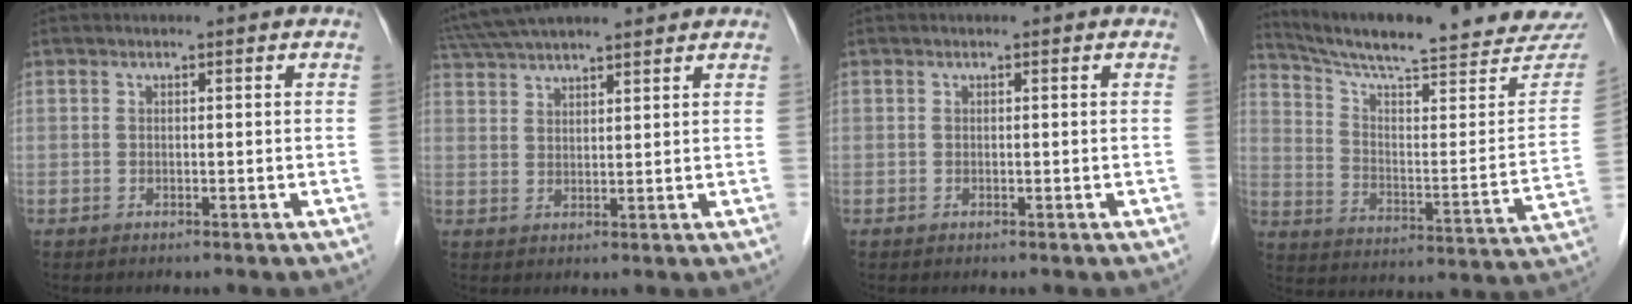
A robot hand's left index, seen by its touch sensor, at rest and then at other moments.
{"total": 14.6, "force": [12.7, 2.7, 6.7], "torque": [-0.132, 0.053, 0.211]}
{"total": 0.0}
{"total": 26.9, "force": [24.6, 3.0, 10.4], "torque": [-0.164, -0.074, 0.328]}